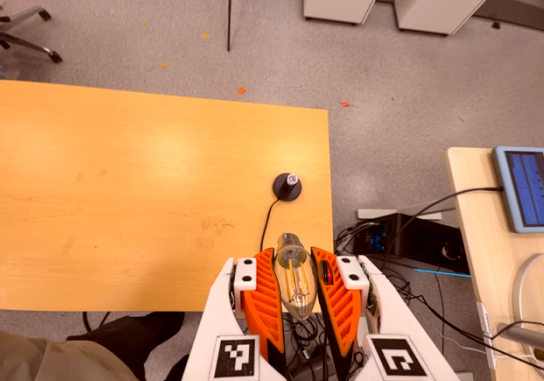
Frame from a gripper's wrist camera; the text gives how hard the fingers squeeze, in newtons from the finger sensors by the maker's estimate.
{"total": 21.4, "left": 23.6, "right": 19.1}